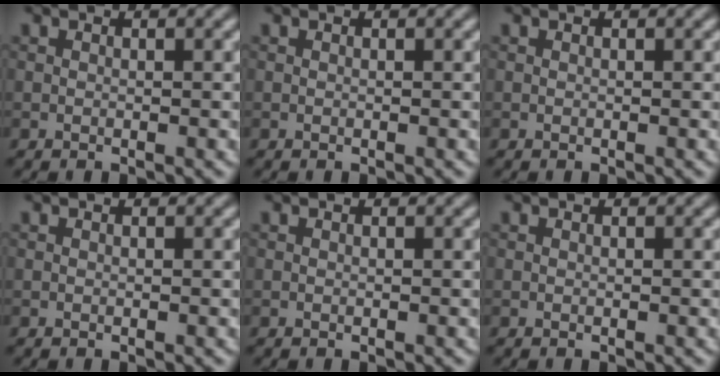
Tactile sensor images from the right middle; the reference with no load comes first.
{"total": 0.0}
{"total": 0.0}
{"total": 0.0}
{"total": 0.0}
{"total": 0.0}